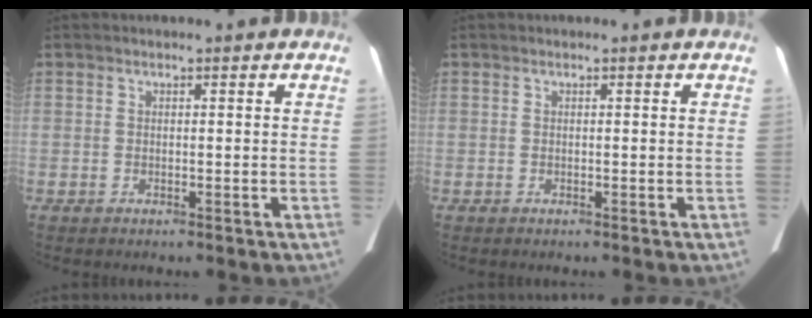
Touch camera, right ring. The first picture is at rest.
{"total": 0.0}